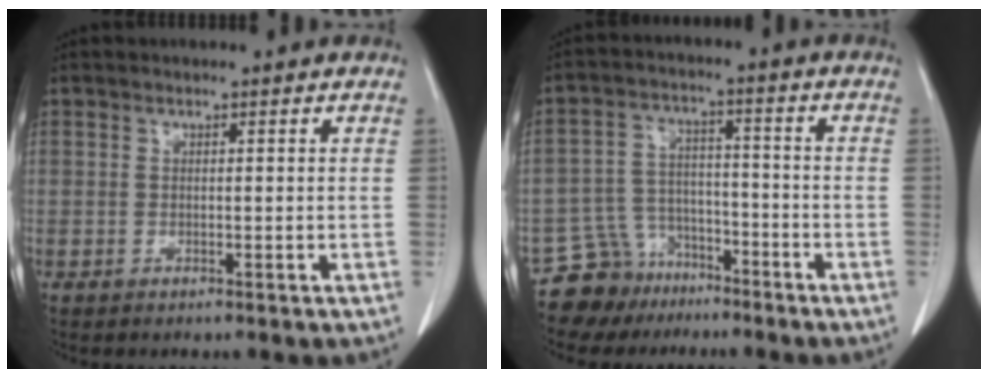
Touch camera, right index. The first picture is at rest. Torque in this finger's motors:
{"motor_torque": [-1.31, -0.02, -1.04, -0.21]}